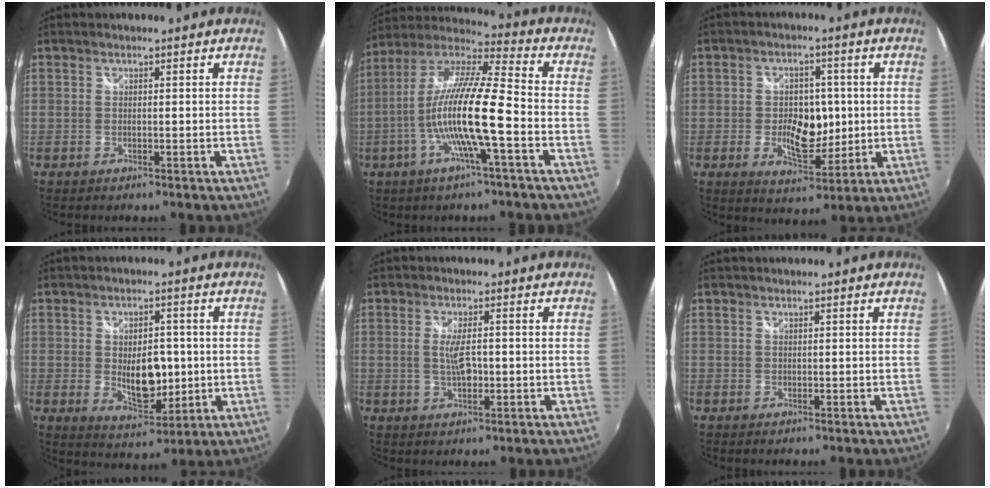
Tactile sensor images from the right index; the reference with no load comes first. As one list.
[{"total": 16.4, "force": [-4.4, 1.2, 15.7], "torque": [-0.282, -0.008, -0.089]}, {"total": 8.9, "force": [-0.9, 5.5, 7.0], "torque": [-0.123, -0.005, -0.012]}, {"total": 8.9, "force": [-0.6, 5.0, 7.4], "torque": [-0.122, -0.010, -0.001]}, {"total": 4.1, "force": [-0.3, 1.2, 3.9], "torque": [-0.072, -0.005, -0.003]}, {"total": 0.0}]